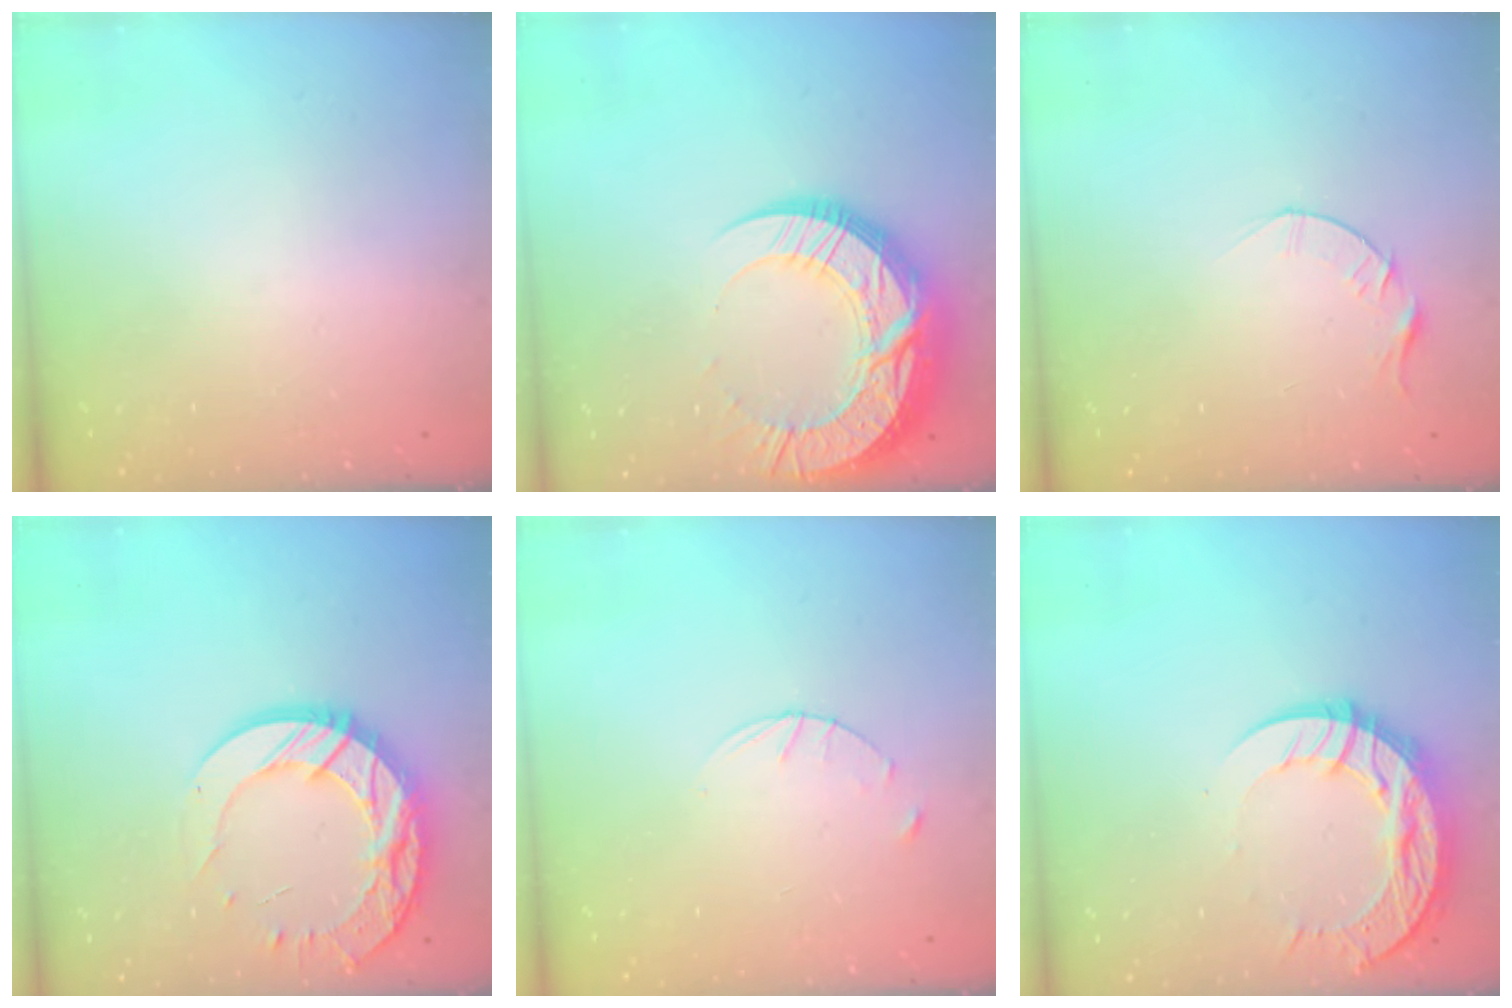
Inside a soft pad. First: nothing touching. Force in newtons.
{"total": 22.5, "press": 22.4, "slide": 1.8}
{"total": 4.1, "press": 4.0, "slide": 0.5}
{"total": 20.4, "press": 20.3, "slide": 1.7}
{"total": 3.6, "press": 3.5, "slide": 0.4}
{"total": 14.0, "press": 14.0, "slide": 1.3}